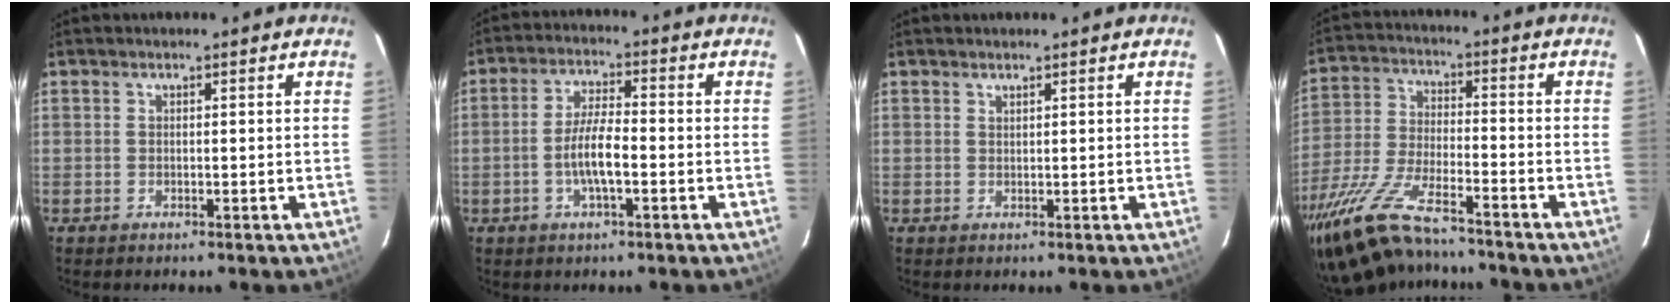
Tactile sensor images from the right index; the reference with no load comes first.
{"total": 6.6, "force": [-1.9, 1.5, 6.1], "torque": [-0.121, 0.005, -0.037]}
{"total": 0.6, "force": [0.5, 0.0, 0.2], "torque": [-0.003, 0.000, 0.010]}
{"total": 19.2, "force": [-15.6, 5.0, 10.0], "torque": [-0.218, -0.039, -0.282]}